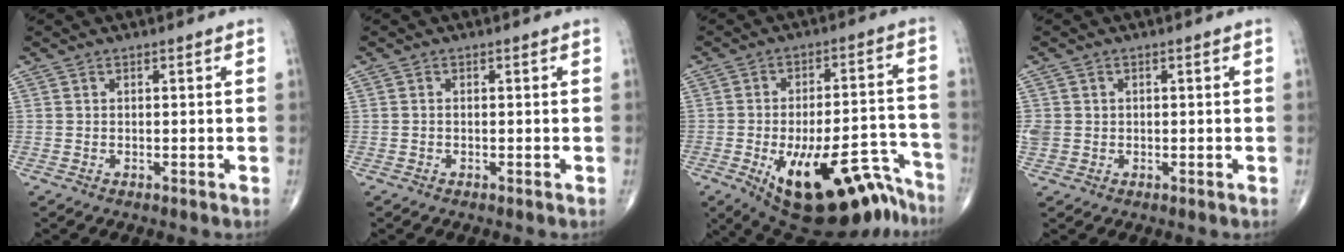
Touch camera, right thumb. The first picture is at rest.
{"total": 0.0}
{"total": 22.3, "force": [-14.3, 8.4, 15.0], "torque": [-0.148, 0.083, -0.203]}
{"total": 3.1, "force": [0.2, 2.8, 1.2], "torque": [-0.023, 0.006, 0.010]}